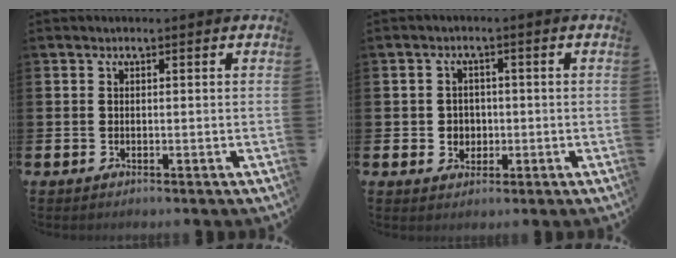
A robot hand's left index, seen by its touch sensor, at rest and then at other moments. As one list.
[{"total": 2.6, "force": [0.0, 2.5, 0.6], "torque": [0.000, 0.000, -0.009]}]